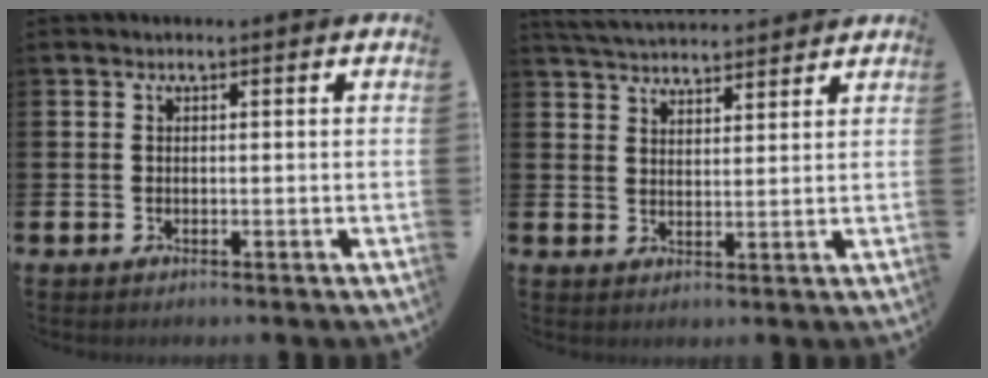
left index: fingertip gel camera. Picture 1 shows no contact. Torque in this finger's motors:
{"motor_torque": [0.26, -0.39, 0.66, 0.14]}